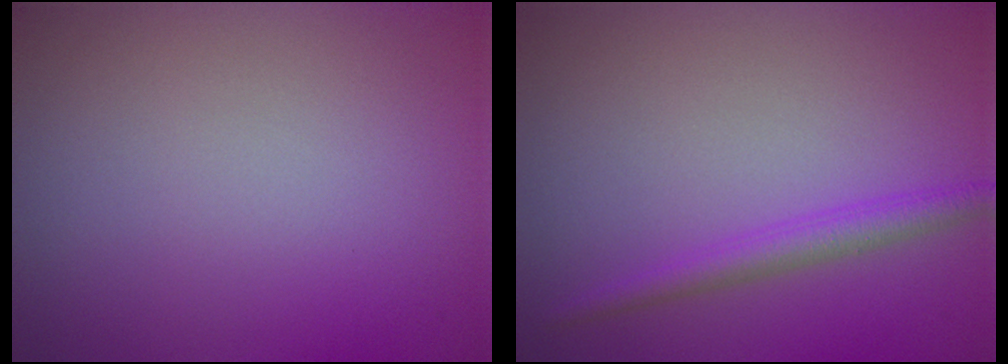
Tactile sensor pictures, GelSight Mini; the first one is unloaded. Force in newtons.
{"total": 2.1, "press": 2.1, "slide": 0.1}